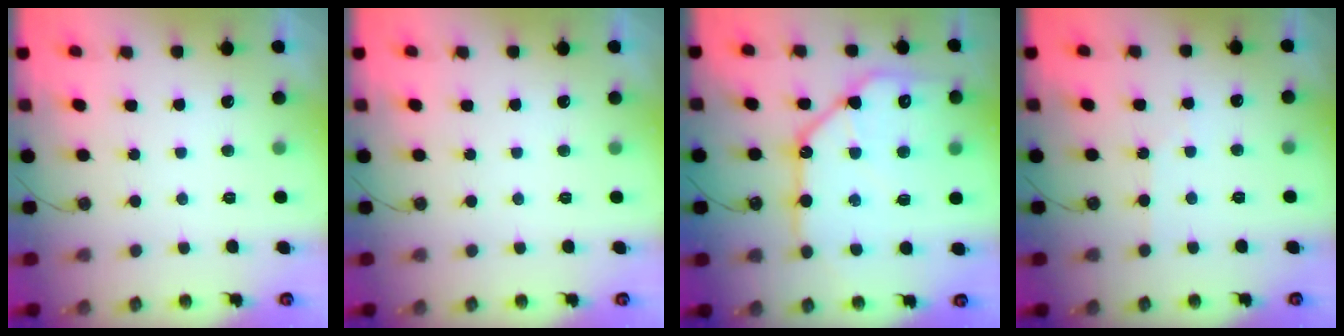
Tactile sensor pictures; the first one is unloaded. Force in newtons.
{"total": 0.0}
{"total": 19.1, "press": 19.1, "slide": 1.0}
{"total": 2.4, "press": 2.4, "slide": 0.4}